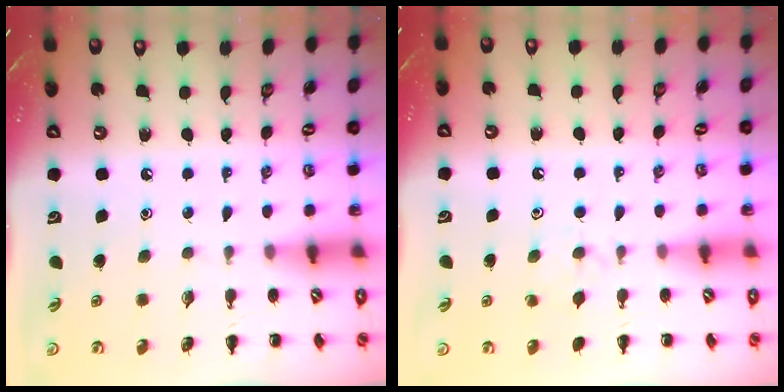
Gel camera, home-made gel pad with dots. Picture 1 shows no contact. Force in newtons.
{"total": 5.4, "press": 5.1, "slide": 1.8}